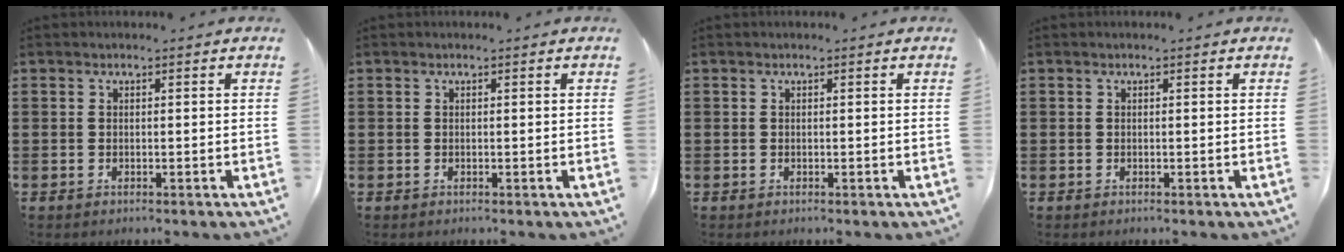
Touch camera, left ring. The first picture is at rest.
{"total": 0.0}
{"total": 0.0}
{"total": 0.0}